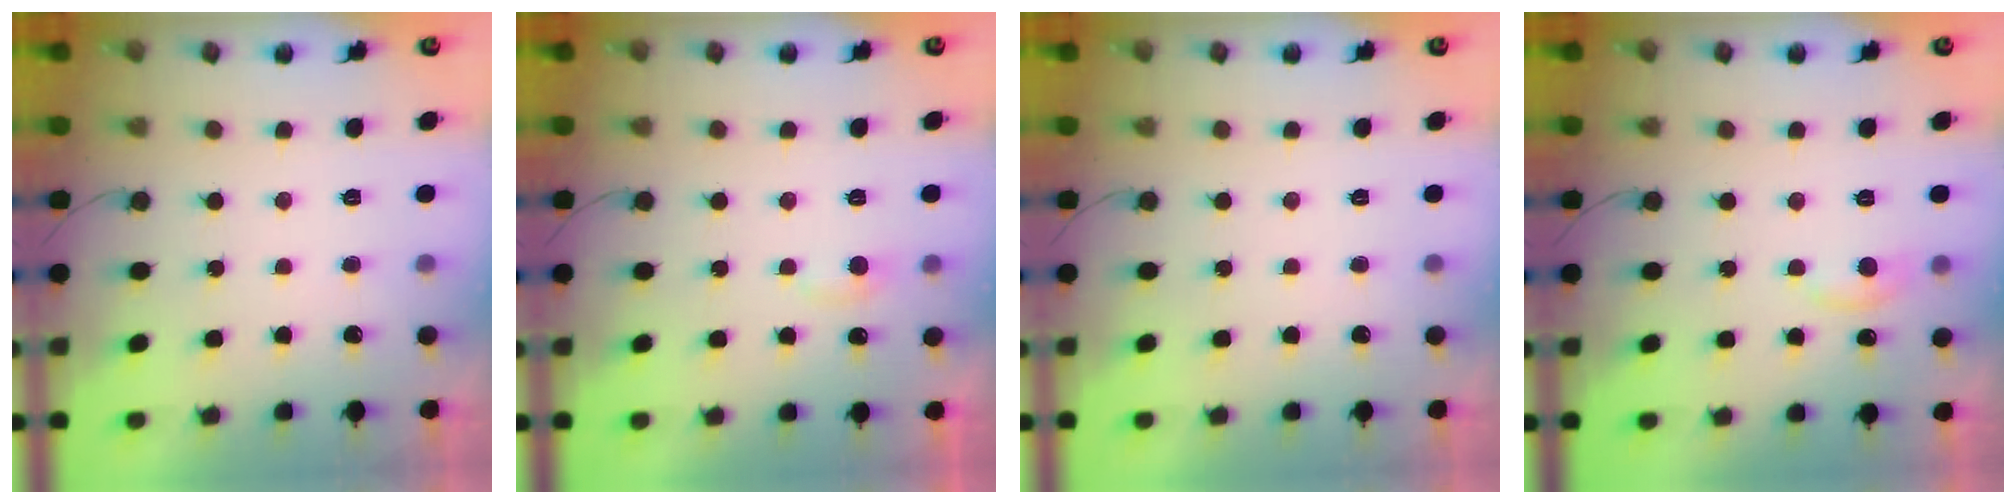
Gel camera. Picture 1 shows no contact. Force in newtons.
{"total": 3.3, "press": 3.3, "slide": 0.4}
{"total": 0.0}
{"total": 6.3, "press": 6.3, "slide": 0.7}